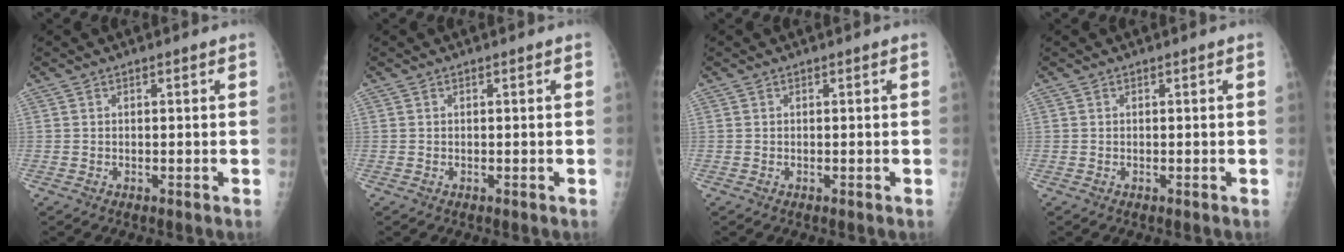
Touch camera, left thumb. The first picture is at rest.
{"total": 0.0}
{"total": 0.0}
{"total": 0.0}